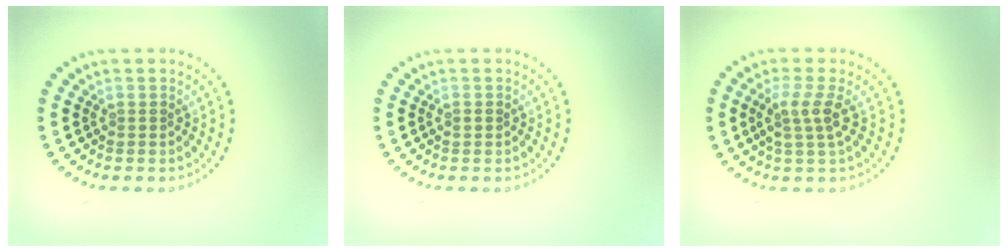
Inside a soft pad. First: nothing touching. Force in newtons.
{"total": 0.6, "press": 0.6, "slide": 0.1}
{"total": 2.6, "press": 2.0, "slide": 1.7}